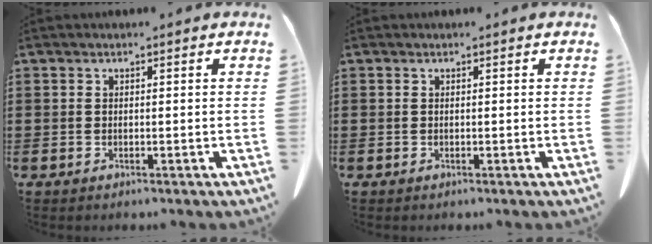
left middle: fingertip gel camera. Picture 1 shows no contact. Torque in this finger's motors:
{"motor_torque": [-0.25, 0.28, 0.00, 0.00]}